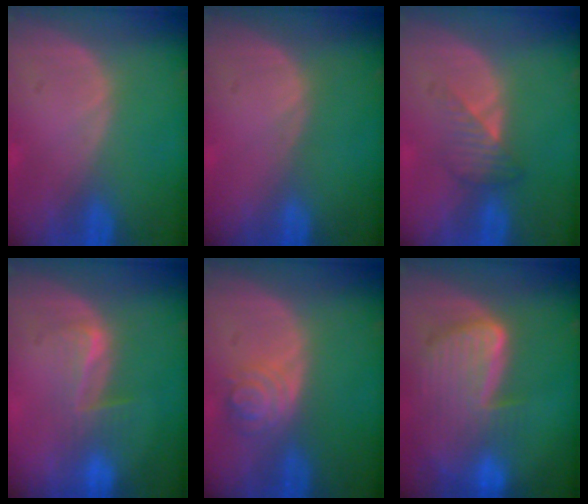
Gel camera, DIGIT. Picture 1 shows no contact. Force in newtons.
{"total": 0.0}
{"total": 3.4, "press": 3.1, "slide": 1.4}
{"total": 4.0, "press": 3.7, "slide": 1.6}
{"total": 4.0, "press": 4.0, "slide": 0.5}
{"total": 9.7, "press": 8.2, "slide": 5.3}